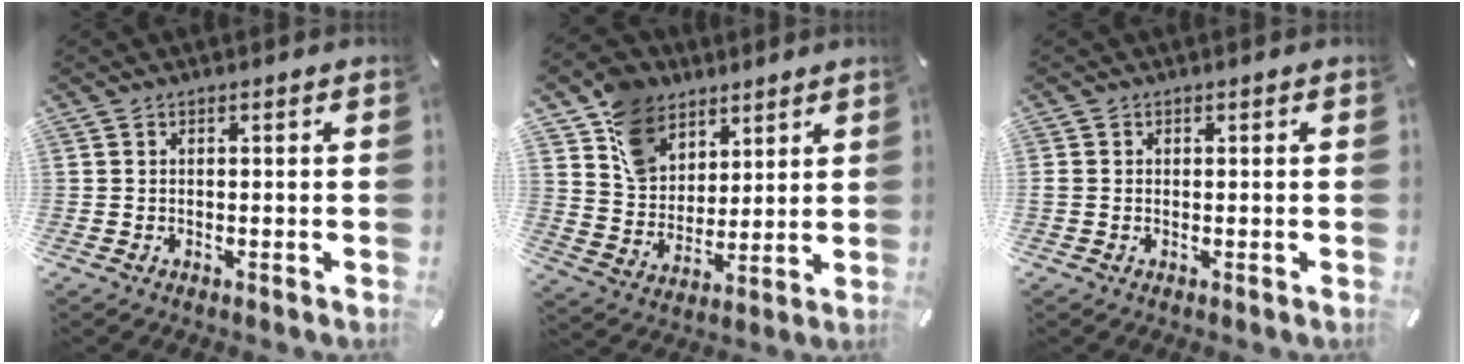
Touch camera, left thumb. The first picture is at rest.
{"total": 11.6, "force": [7.3, 8.5, 3.1], "torque": [-0.076, -0.035, 0.144]}
{"total": 0.7, "force": [0.0, 0.6, 0.3], "torque": [-0.006, 0.004, -0.001]}